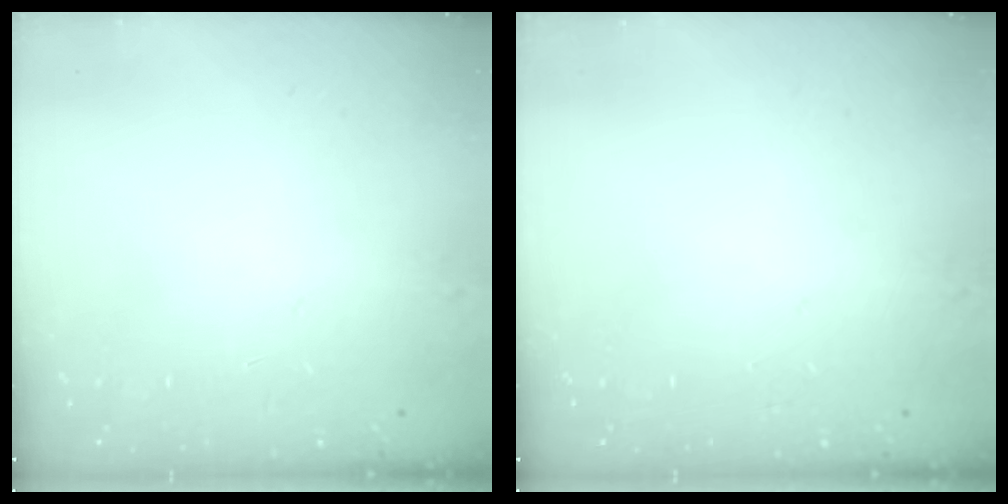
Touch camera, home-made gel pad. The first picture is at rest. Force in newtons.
{"total": 0.0}